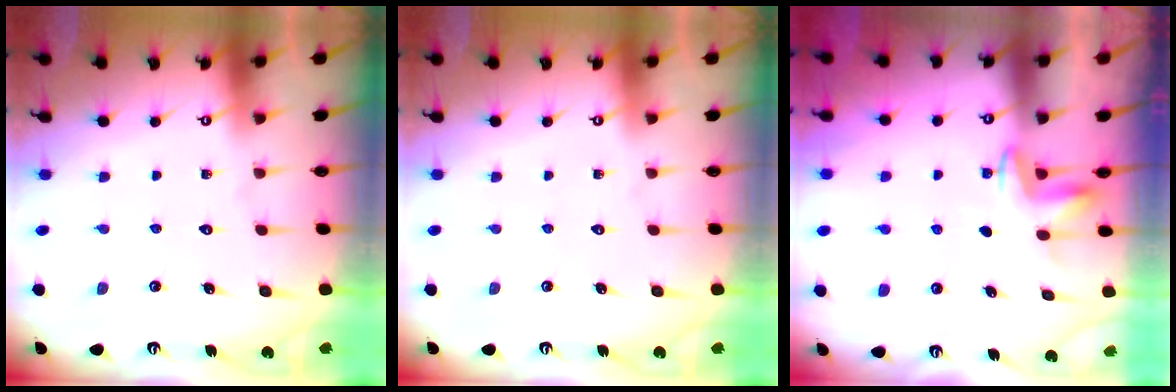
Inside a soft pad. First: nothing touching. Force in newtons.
{"total": 0.0}
{"total": 3.7, "press": 3.6, "slide": 0.4}